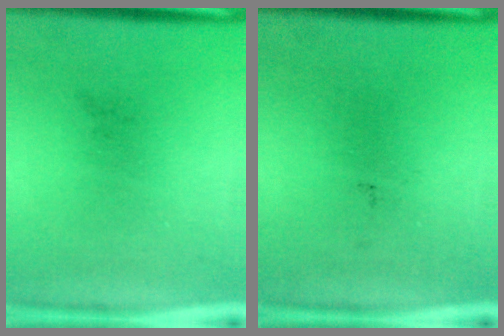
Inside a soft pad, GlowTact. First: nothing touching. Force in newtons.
{"total": 0.0}